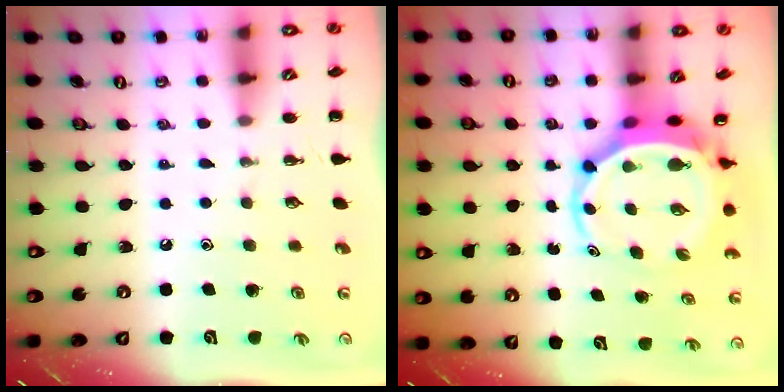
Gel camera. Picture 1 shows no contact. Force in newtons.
{"total": 5.7, "press": 5.4, "slide": 1.8}